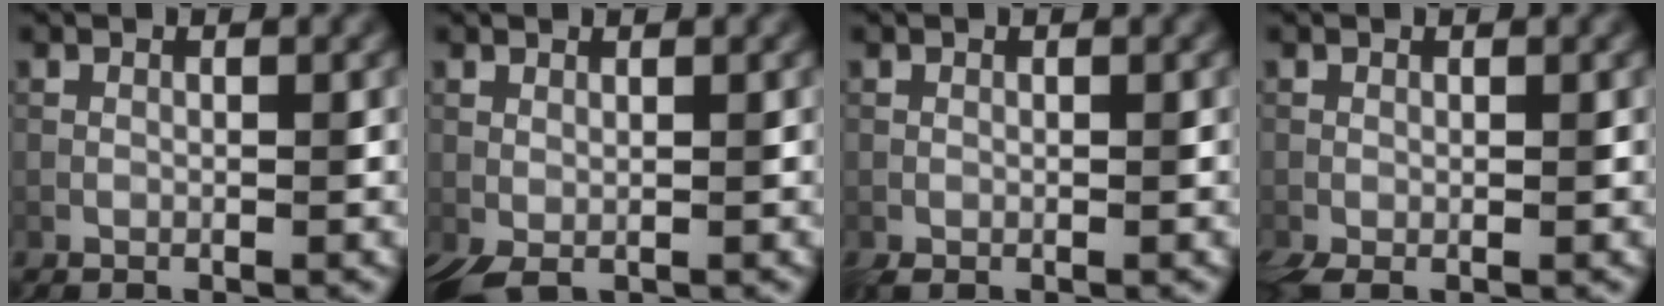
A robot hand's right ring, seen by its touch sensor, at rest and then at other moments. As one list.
[{"total": 2.2, "force": [0.2, 0.9, 2.0], "torque": [-0.044, -0.002, 0.004]}, {"total": 0.6, "force": [0.0, 0.2, 0.6], "torque": [-0.012, -0.002, 0.000]}, {"total": 1.8, "force": [-0.5, 0.6, 1.6], "torque": [-0.037, -0.006, -0.009]}]